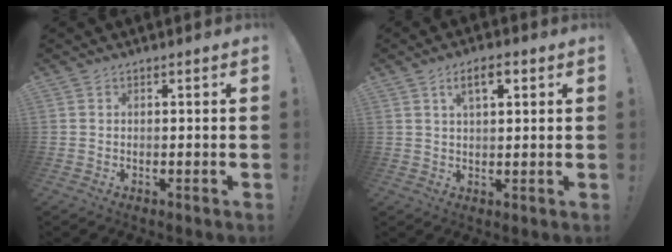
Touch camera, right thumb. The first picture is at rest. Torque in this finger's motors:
{"motor_torque": [0.04, 0.12, 0.65, 0.21, 0.02]}